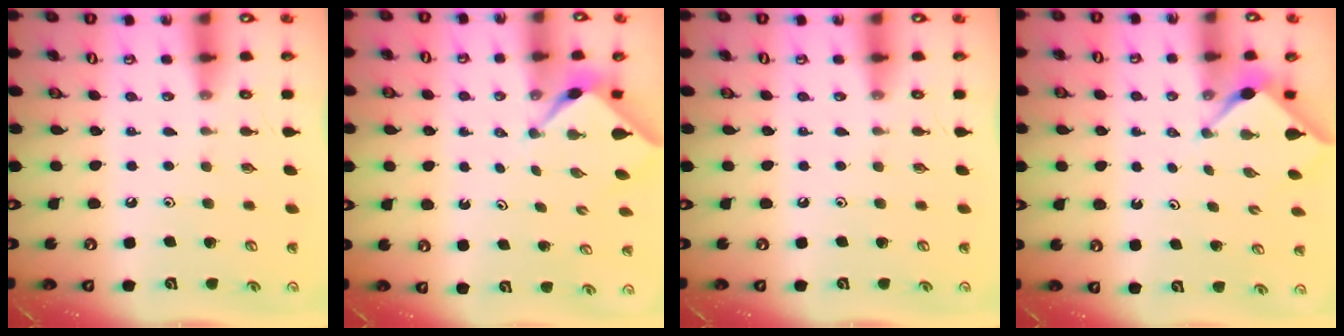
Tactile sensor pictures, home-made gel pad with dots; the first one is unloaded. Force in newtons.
{"total": 2.1, "press": 2.1, "slide": 0.2}
{"total": 0.0}
{"total": 3.0, "press": 3.0, "slide": 0.2}